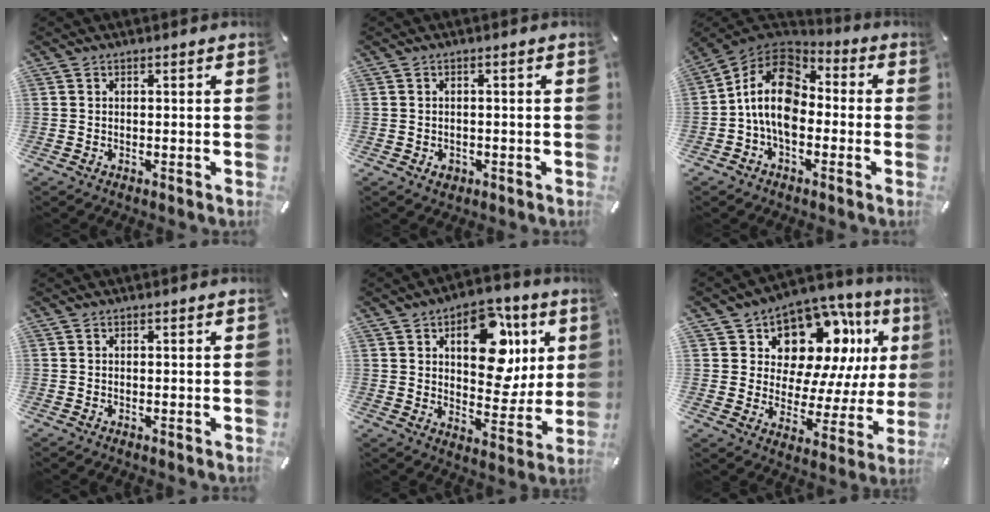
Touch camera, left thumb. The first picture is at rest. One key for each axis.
{"total": 2.0, "fx": -0.8, "fy": 1.7, "fz": 0.9, "tx": -0.017, "ty": 0.004, "tz": -0.016}
{"total": 13.5, "fx": -1.7, "fy": 9.2, "fz": 9.7, "tx": -0.209, "ty": 0.020, "tz": -0.034}
{"total": 0.0}
{"total": 17.3, "fx": 6.8, "fy": 11.1, "fz": 11.5, "tx": -0.135, "ty": -0.030, "tz": 0.114}
{"total": 14.7, "fx": 7.9, "fy": 10.1, "fz": 7.1, "tx": -0.098, "ty": -0.068, "tz": 0.142}